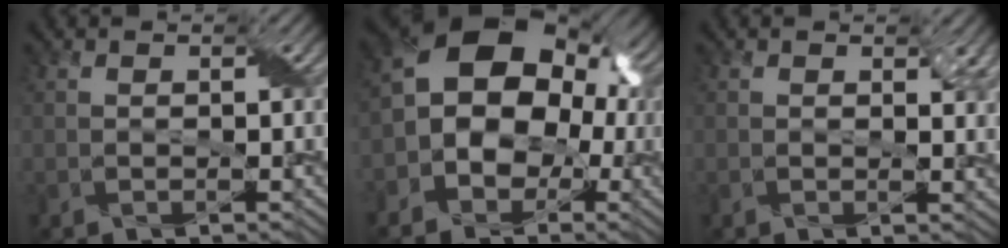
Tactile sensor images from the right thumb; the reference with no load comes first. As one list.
[{"total": 14.7, "force": [-0.8, 11.6, 9.0], "torque": [-0.138, 0.013, -0.037]}, {"total": 2.3, "force": [0.9, 1.2, 1.7], "torque": [-0.026, -0.005, 0.016]}]